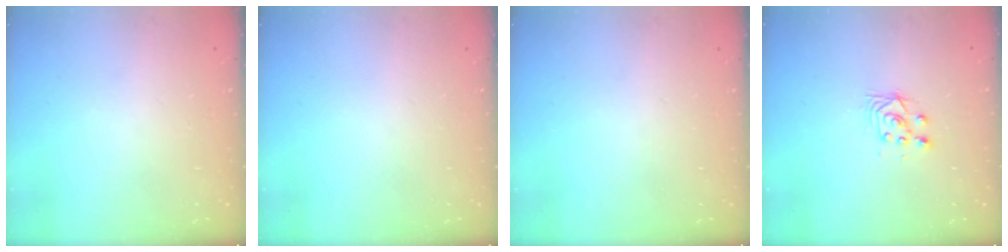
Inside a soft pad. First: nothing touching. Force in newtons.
{"total": 0.0}
{"total": 0.0}
{"total": 4.1, "press": 3.9, "slide": 1.3}